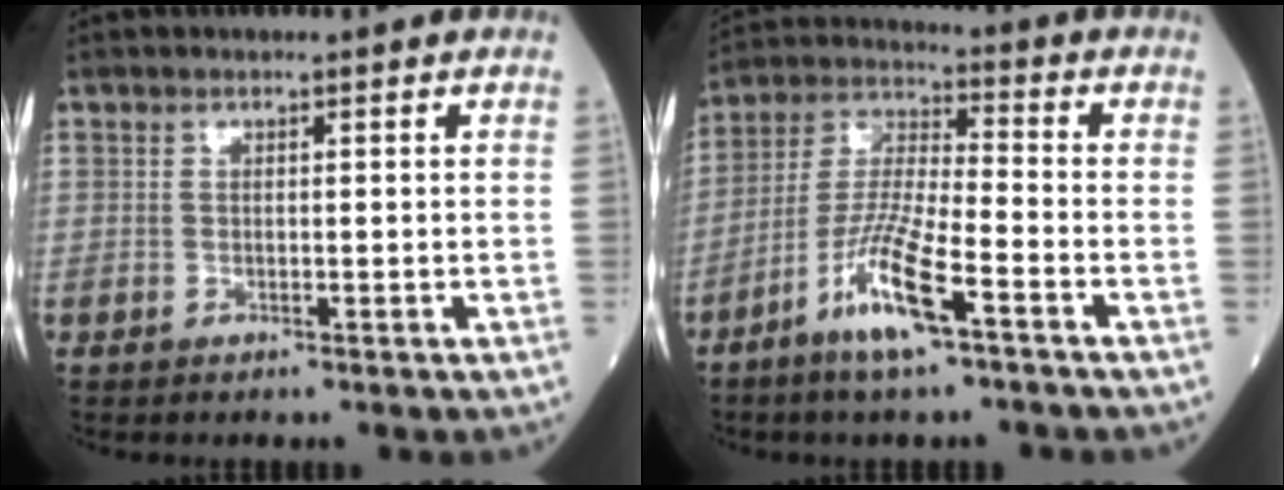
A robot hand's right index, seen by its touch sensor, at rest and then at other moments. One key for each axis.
{"total": 11.3, "fx": -6.0, "fy": 1.1, "fz": 9.5, "tx": -0.196, "ty": -0.010, "tz": -0.118}